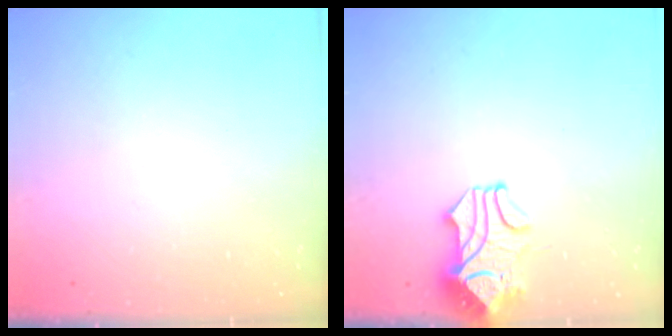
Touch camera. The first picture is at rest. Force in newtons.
{"total": 2.4, "press": 2.1, "slide": 1.1}